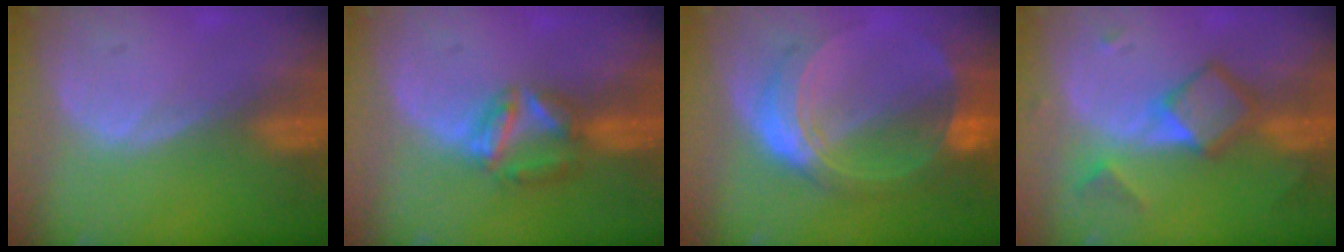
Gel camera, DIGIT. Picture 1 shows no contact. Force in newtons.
{"total": 6.1, "press": 5.6, "slide": 2.5}
{"total": 8.7, "press": 8.7, "slide": 0.6}
{"total": 6.2, "press": 6.2, "slide": 0.3}